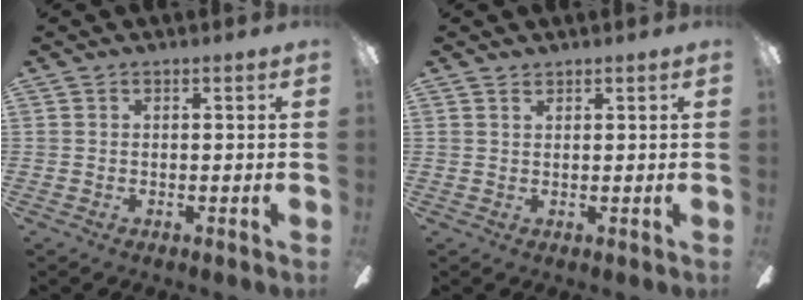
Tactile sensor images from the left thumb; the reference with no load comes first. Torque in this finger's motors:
{"motor_torque": [-0.10, 0.27, 0.03, -0.02, 0.02]}